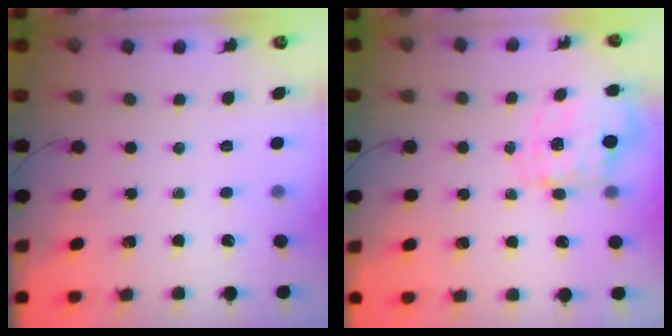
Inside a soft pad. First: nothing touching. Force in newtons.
{"total": 2.5, "press": 2.3, "slide": 1.0}